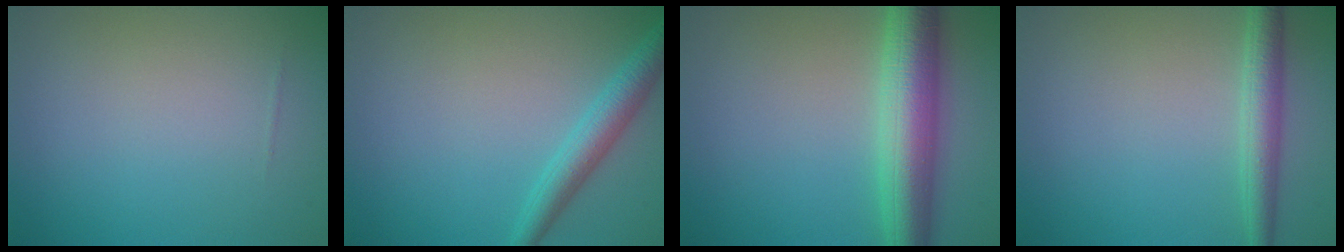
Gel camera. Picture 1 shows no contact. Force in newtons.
{"total": 2.8, "press": 2.8, "slide": 0.1}
{"total": 6.7, "press": 6.7, "slide": 0.2}
{"total": 2.8, "press": 2.8, "slide": 0.1}